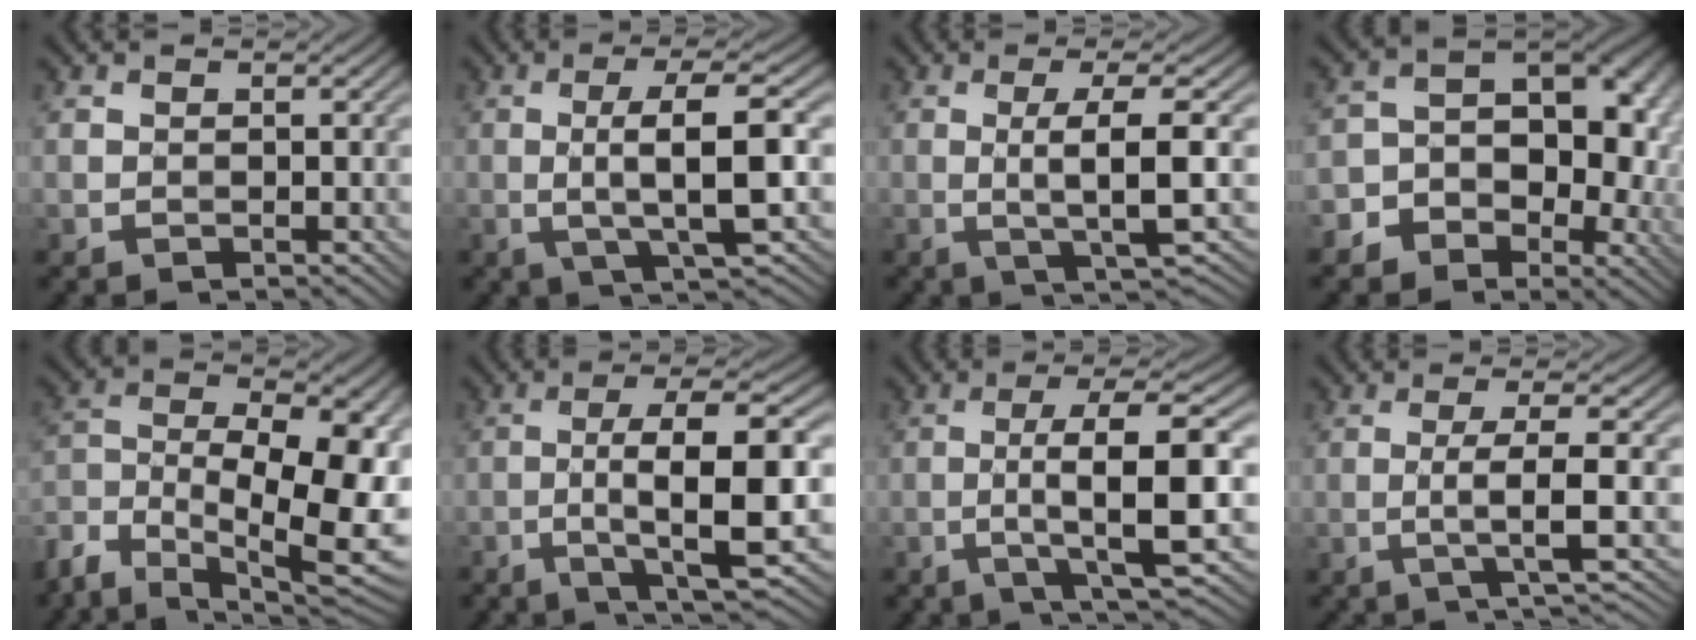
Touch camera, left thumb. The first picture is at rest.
{"total": 7.9, "force": [-0.4, 1.6, 7.7], "torque": [-0.130, 0.015, -0.011]}
{"total": 6.7, "force": [-0.1, 1.0, 6.6], "torque": [-0.114, 0.011, -0.003]}
{"total": 10.9, "force": [-3.2, 8.3, 6.3], "torque": [-0.063, -0.017, -0.056]}
{"total": 15.2, "force": [-7.1, 7.4, 11.2], "torque": [-0.208, -0.011, -0.129]}
{"total": 10.0, "force": [-2.6, 1.9, 9.4], "torque": [-0.141, 0.017, -0.051]}
{"total": 9.2, "force": [-1.9, 1.3, 8.9], "torque": [-0.139, 0.022, -0.041]}
{"total": 4.7, "force": [-1.1, 0.5, 4.5], "torque": [-0.070, 0.015, -0.037]}